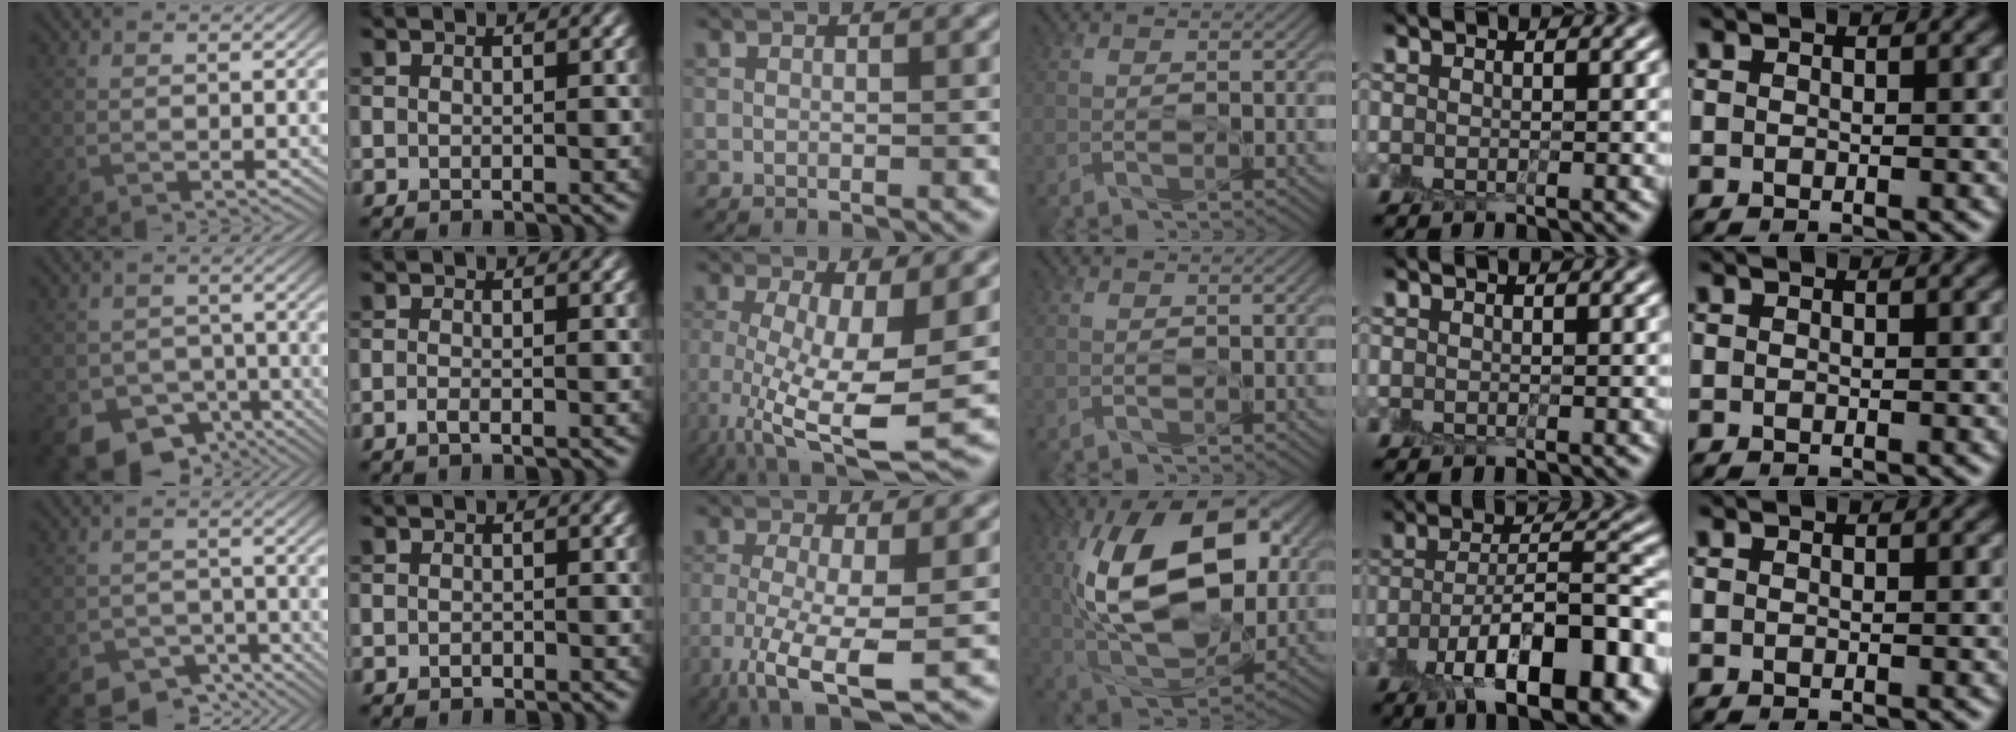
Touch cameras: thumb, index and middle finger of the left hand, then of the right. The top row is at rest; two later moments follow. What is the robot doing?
{"motion": "peel", "object": "envelope seal"}